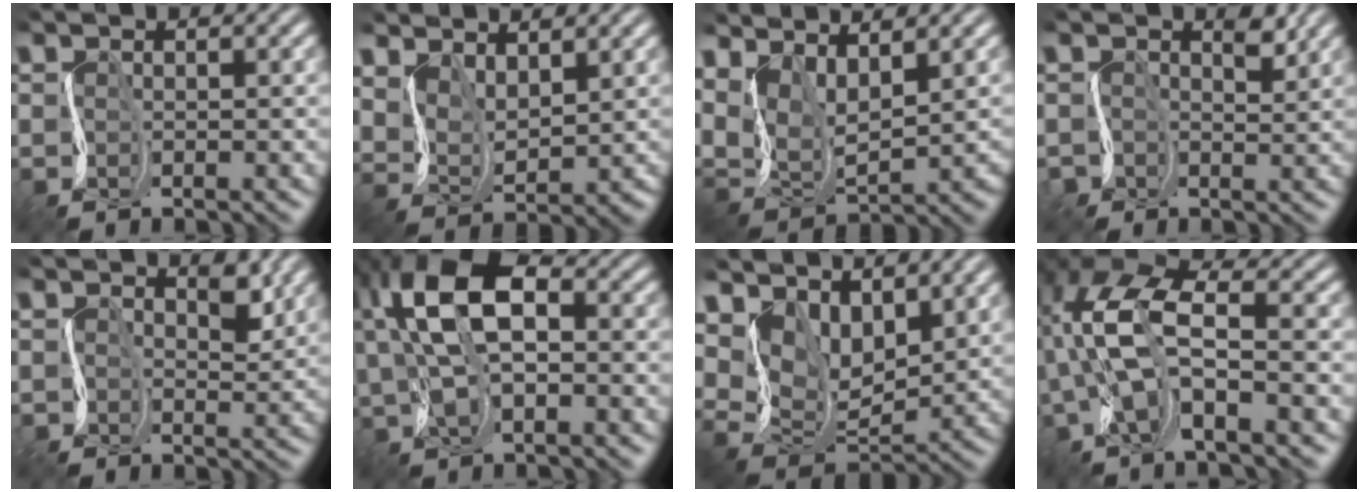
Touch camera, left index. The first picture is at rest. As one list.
[{"total": 4.1, "force": [3.2, 1.9, 1.8], "torque": [-0.048, -0.005, 0.068]}, {"total": 6.1, "force": [3.9, 2.6, 4.0], "torque": [-0.093, 0.001, 0.080]}, {"total": 1.9, "force": [0.9, 1.6, 0.5], "torque": [0.000, -0.001, 0.017]}, {"total": 2.3, "force": [1.3, 1.5, 1.1], "torque": [-0.014, -0.002, 0.022]}, {"total": 9.7, "force": [2.4, 4.9, 8.1], "torque": [-0.153, 0.018, 0.035]}, {"total": 6.6, "force": [4.6, 3.4, 3.2], "torque": [-0.074, -0.005, 0.083]}, {"total": 8.7, "force": [-0.4, 3.4, 8.0], "torque": [-0.186, 0.011, -0.017]}]